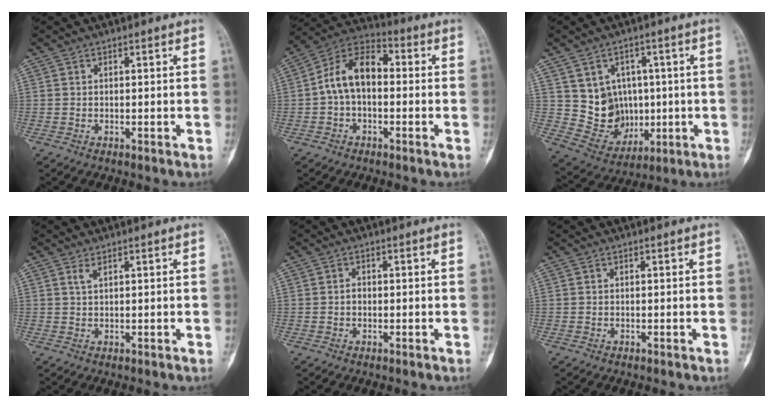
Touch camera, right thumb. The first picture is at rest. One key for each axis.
{"total": 11.1, "fx": -0.3, "fy": 7.0, "fz": 8.6, "tx": -0.143, "ty": 0.038, "tz": -0.019}
{"total": 10.7, "fx": 1.4, "fy": 9.7, "fz": 4.5, "tx": -0.025, "ty": -0.003, "tz": 0.051}
{"total": 1.3, "fx": 0.8, "fy": 0.4, "fz": 0.9, "tx": -0.020, "ty": 0.001, "tz": 0.018}
{"total": 1.3, "fx": -0.2, "fy": 1.0, "fz": 0.8, "tx": -0.009, "ty": 0.005, "tz": -0.005}
{"total": 0.0}